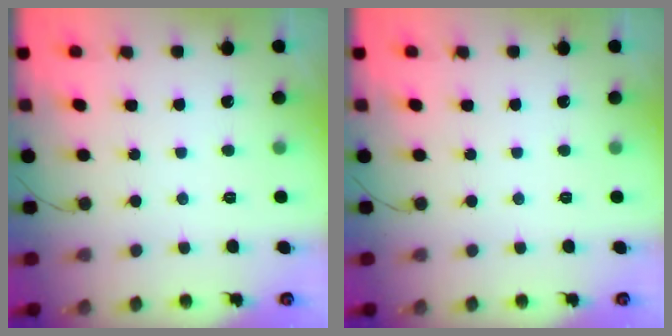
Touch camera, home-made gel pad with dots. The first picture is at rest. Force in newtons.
{"total": 0.0}